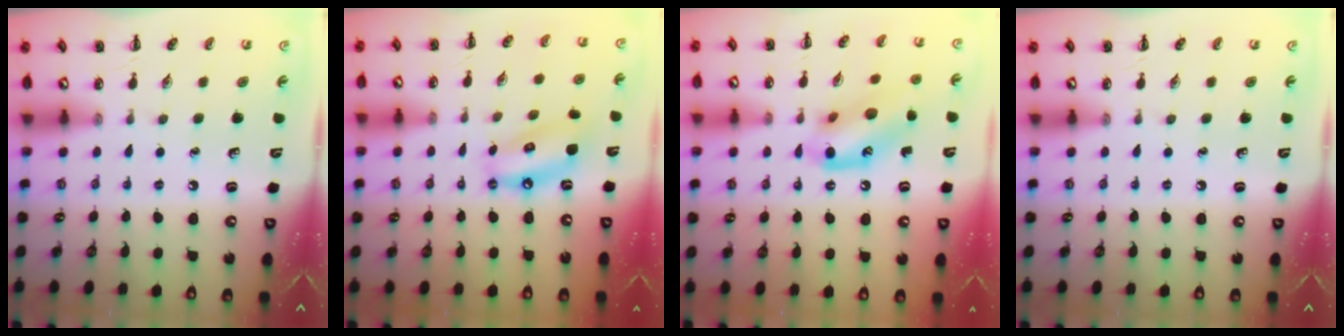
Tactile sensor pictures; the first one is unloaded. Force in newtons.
{"total": 11.7, "press": 11.3, "slide": 3.1}
{"total": 14.2, "press": 14.1, "slide": 1.5}
{"total": 0.0}